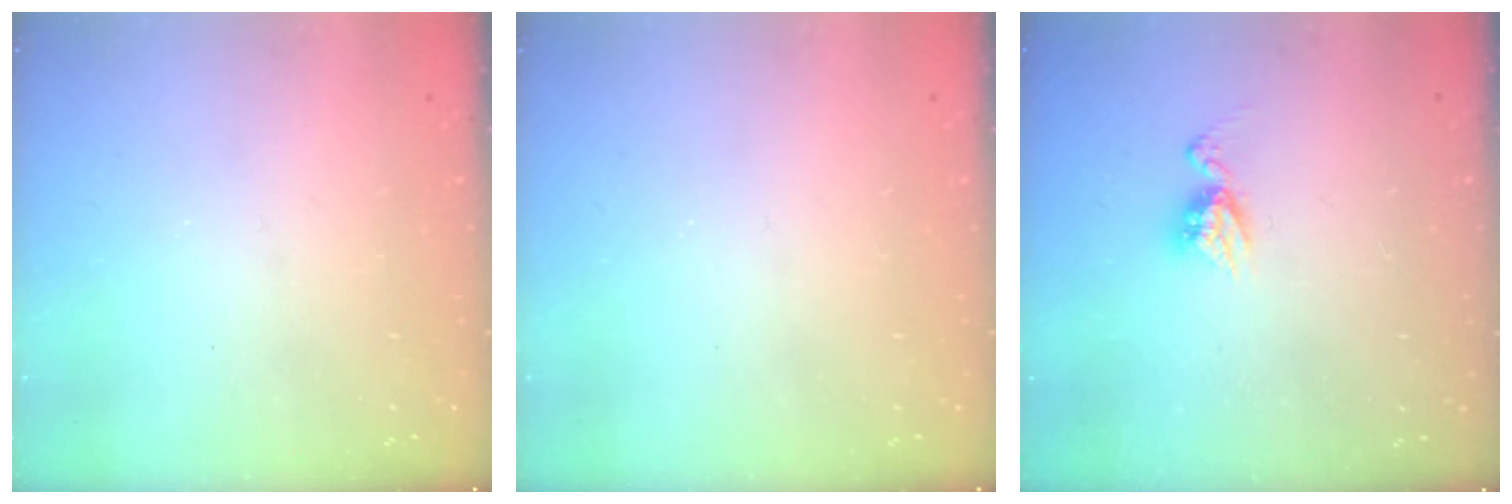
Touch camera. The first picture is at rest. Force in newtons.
{"total": 0.0}
{"total": 6.2, "press": 6.2, "slide": 0.5}